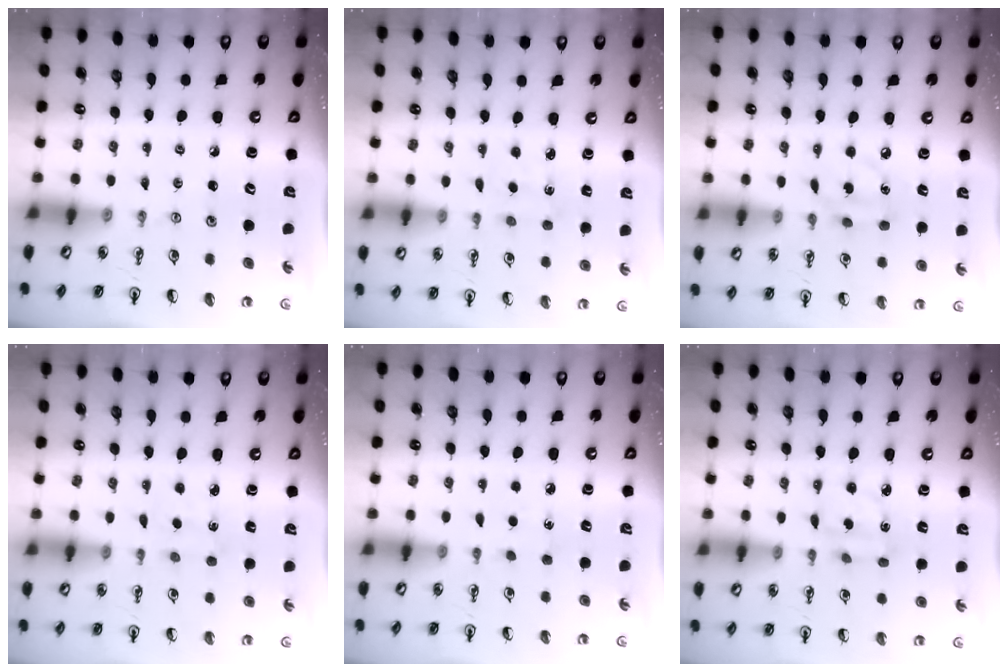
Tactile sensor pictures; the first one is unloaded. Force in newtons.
{"total": 1.3, "press": 1.2, "slide": 0.3}
{"total": 4.4, "press": 4.3, "slide": 0.5}
{"total": 1.3, "press": 1.2, "slide": 0.3}
{"total": 3.1, "press": 3.1, "slide": 0.3}
{"total": 3.5, "press": 3.5, "slide": 0.6}